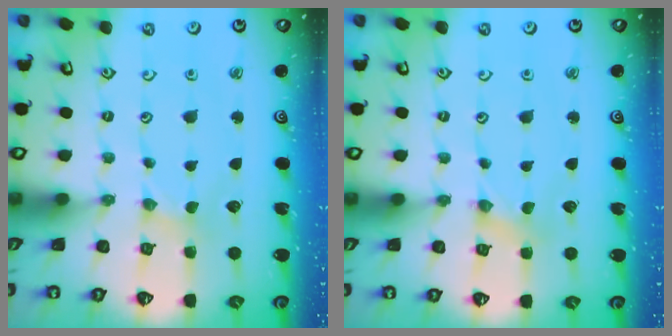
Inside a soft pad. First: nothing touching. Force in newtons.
{"total": 1.0, "press": 1.0, "slide": 0.2}